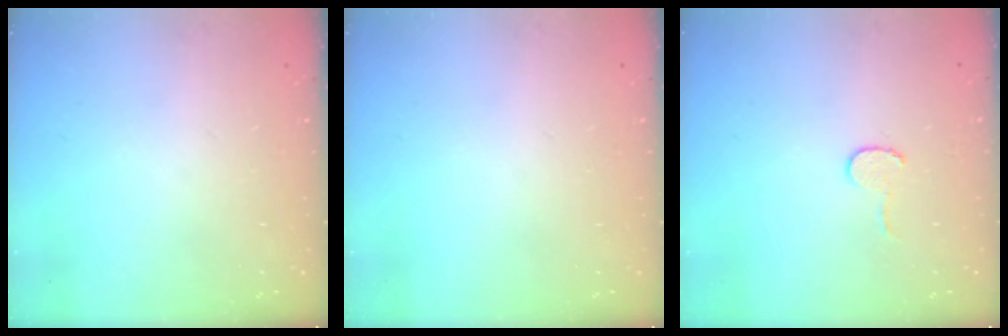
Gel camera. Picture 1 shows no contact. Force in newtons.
{"total": 0.0}
{"total": 4.5, "press": 4.4, "slide": 0.4}